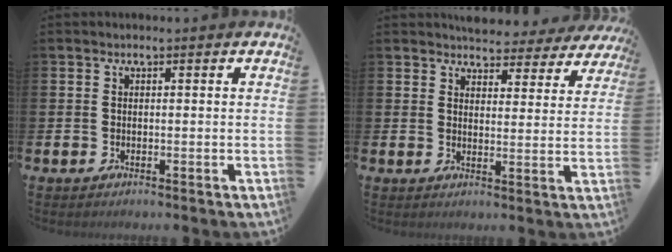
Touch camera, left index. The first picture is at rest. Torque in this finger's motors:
{"motor_torque": [0.69, -1.06, -0.03, 0.03]}